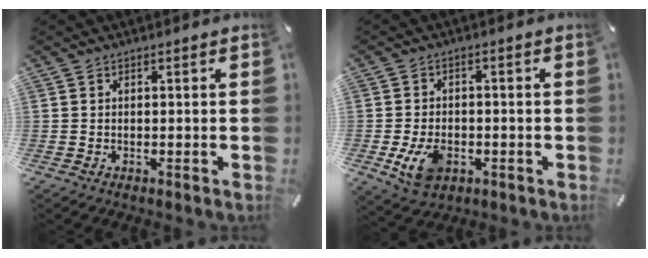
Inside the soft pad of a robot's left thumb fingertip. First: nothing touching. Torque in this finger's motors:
{"motor_torque": [0.69, 0.78, 0.63, 0.37, 0.08]}